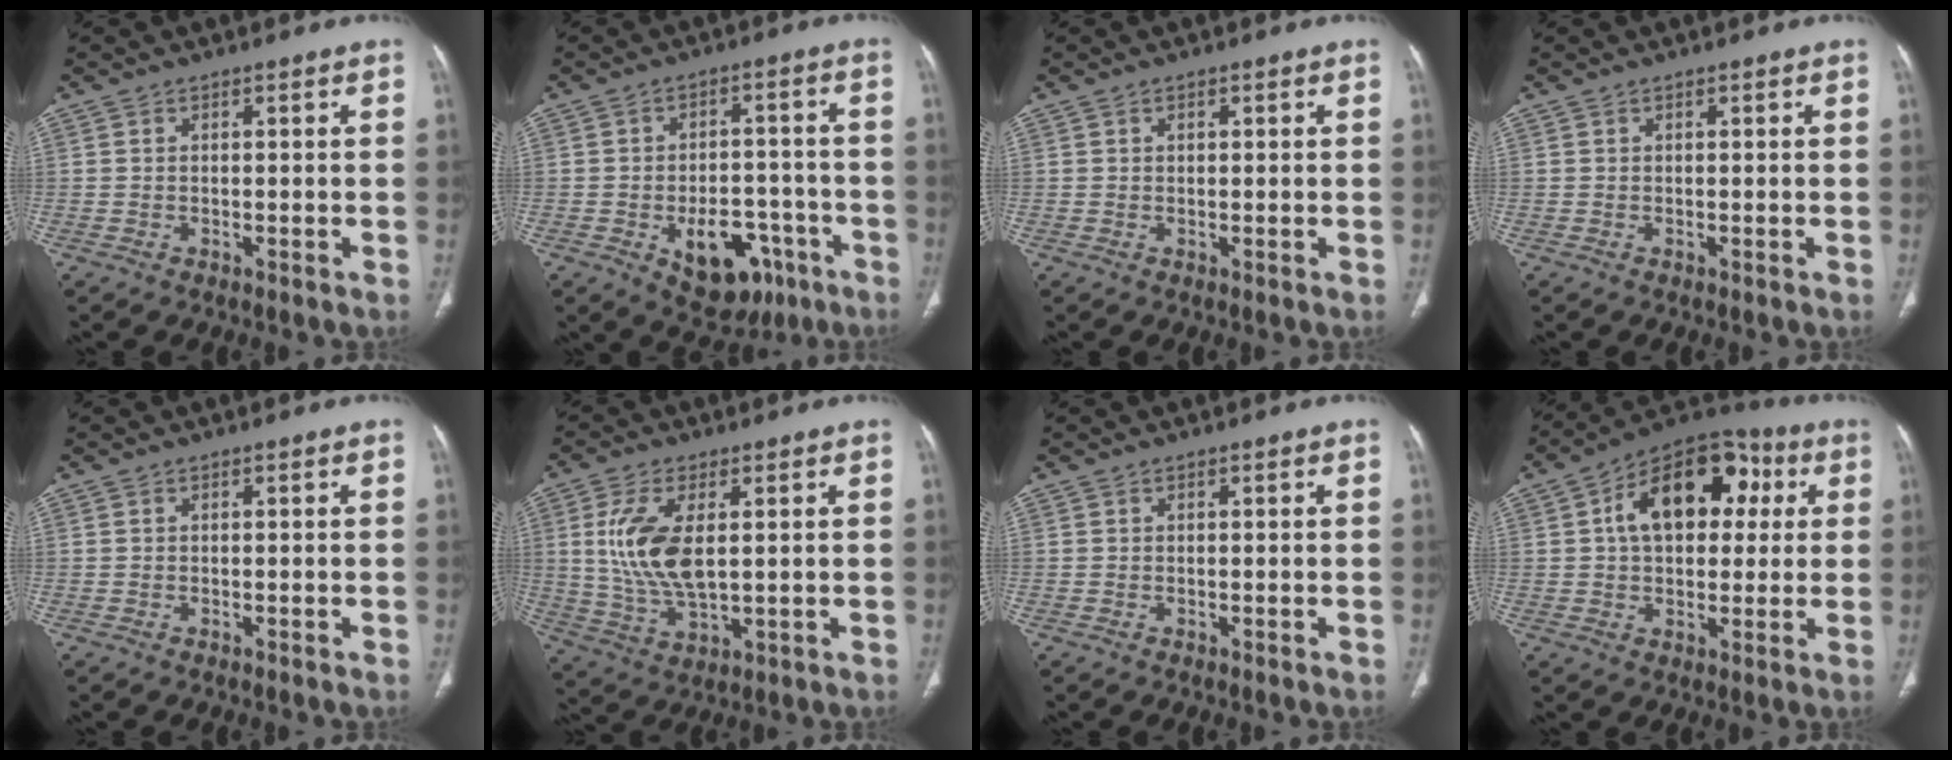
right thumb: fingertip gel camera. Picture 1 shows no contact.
{"total": 12.9, "force": [-5.7, 8.0, 8.4], "torque": [-0.084, 0.035, -0.067]}
{"total": 0.6, "force": [0.2, 0.4, 0.4], "torque": [-0.007, 0.000, 0.004]}
{"total": 0.0}
{"total": 0.0}
{"total": 11.8, "force": [2.0, 5.6, 10.2], "torque": [-0.212, -0.018, 0.048]}
{"total": 0.0}
{"total": 17.7, "force": [4.0, 11.2, 13.1], "torque": [-0.164, 0.026, 0.052]}